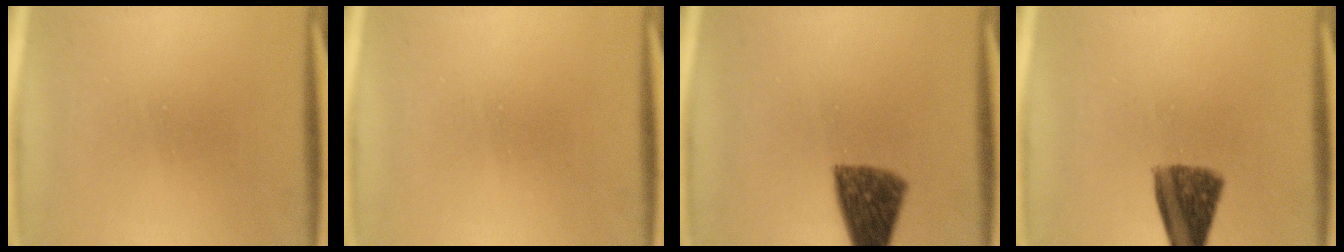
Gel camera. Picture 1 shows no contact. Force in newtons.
{"total": 0.0}
{"total": 8.8}
{"total": 8.2}